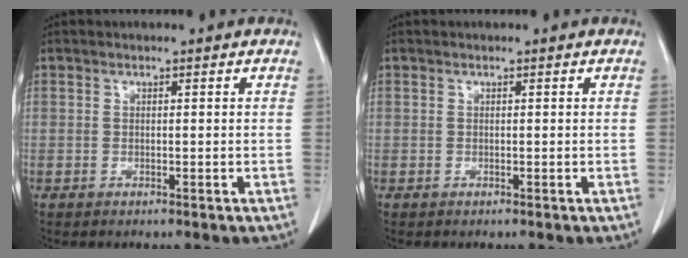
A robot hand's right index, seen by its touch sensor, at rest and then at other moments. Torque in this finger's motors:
{"motor_torque": [0.00, 0.00, 0.00, 0.00]}